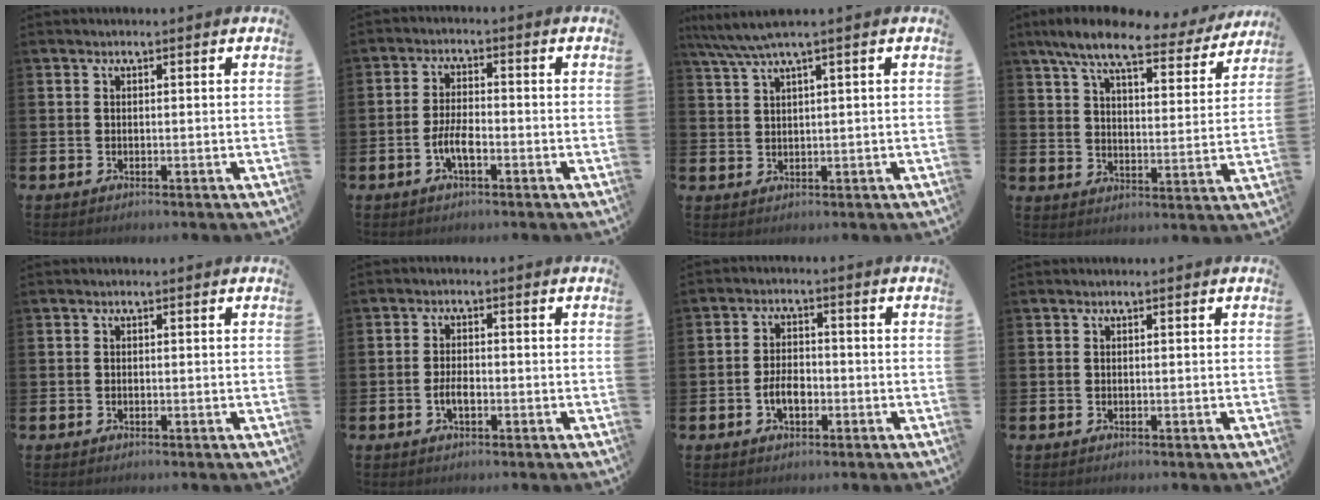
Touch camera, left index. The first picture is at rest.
{"total": 3.8, "force": [-1.5, 1.4, 3.2], "torque": [-0.076, 0.004, -0.030]}
{"total": 4.0, "force": [2.9, -0.2, 2.8], "torque": [-0.062, -0.005, 0.052]}
{"total": 9.0, "force": [7.7, 1.8, 4.4], "torque": [-0.099, -0.036, 0.128]}
{"total": 0.0}
{"total": 2.5, "force": [-0.7, 1.2, 2.1], "torque": [-0.037, 0.002, -0.014]}
{"total": 3.7, "force": [-1.1, 2.2, 2.8], "torque": [-0.040, 0.002, -0.024]}
{"total": 0.0}